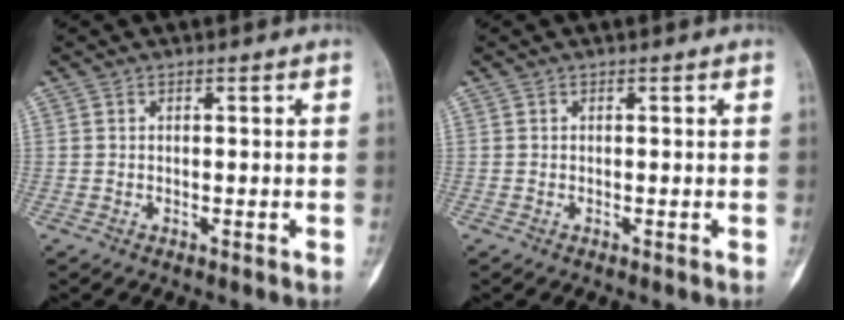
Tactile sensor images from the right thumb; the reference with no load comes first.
{"total": 0.0}